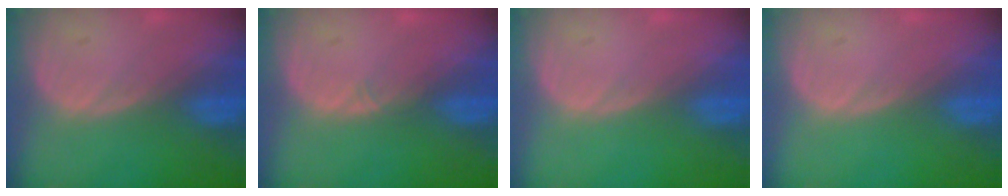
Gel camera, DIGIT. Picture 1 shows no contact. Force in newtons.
{"total": 0.6, "press": 0.5, "slide": 0.4}
{"total": 0.0}
{"total": 0.0}